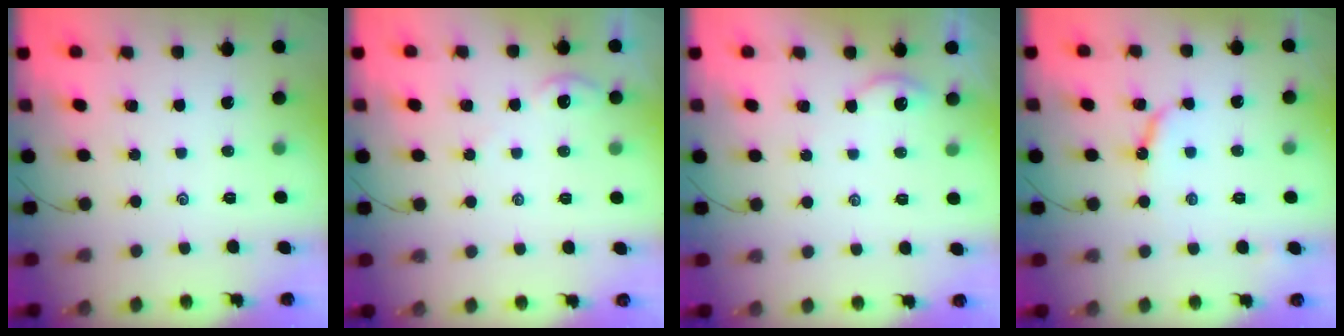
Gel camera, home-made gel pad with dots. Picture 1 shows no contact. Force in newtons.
{"total": 1.3, "press": 1.2, "slide": 0.4}
{"total": 4.5, "press": 4.5, "slide": 0.3}
{"total": 6.1, "press": 6.1, "slide": 0.4}